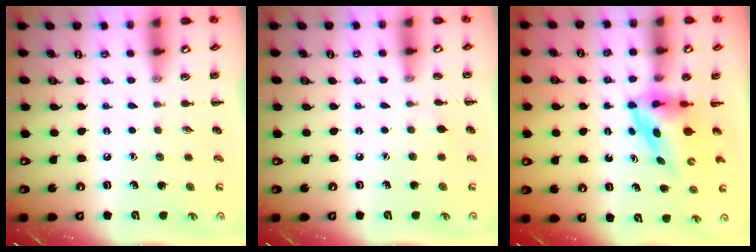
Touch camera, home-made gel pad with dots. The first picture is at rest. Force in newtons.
{"total": 3.0, "press": 2.7, "slide": 1.2}
{"total": 3.9, "press": 3.8, "slide": 0.6}